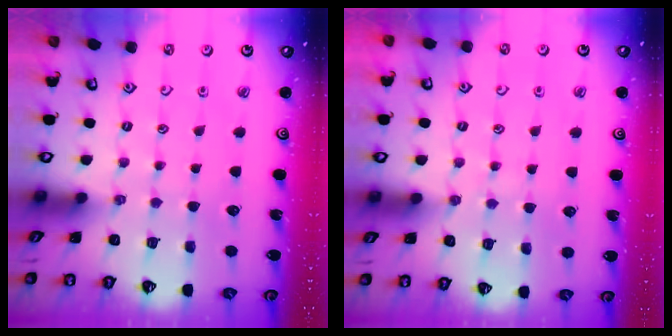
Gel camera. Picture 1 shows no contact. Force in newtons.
{"total": 4.7, "press": 4.7, "slide": 0.5}